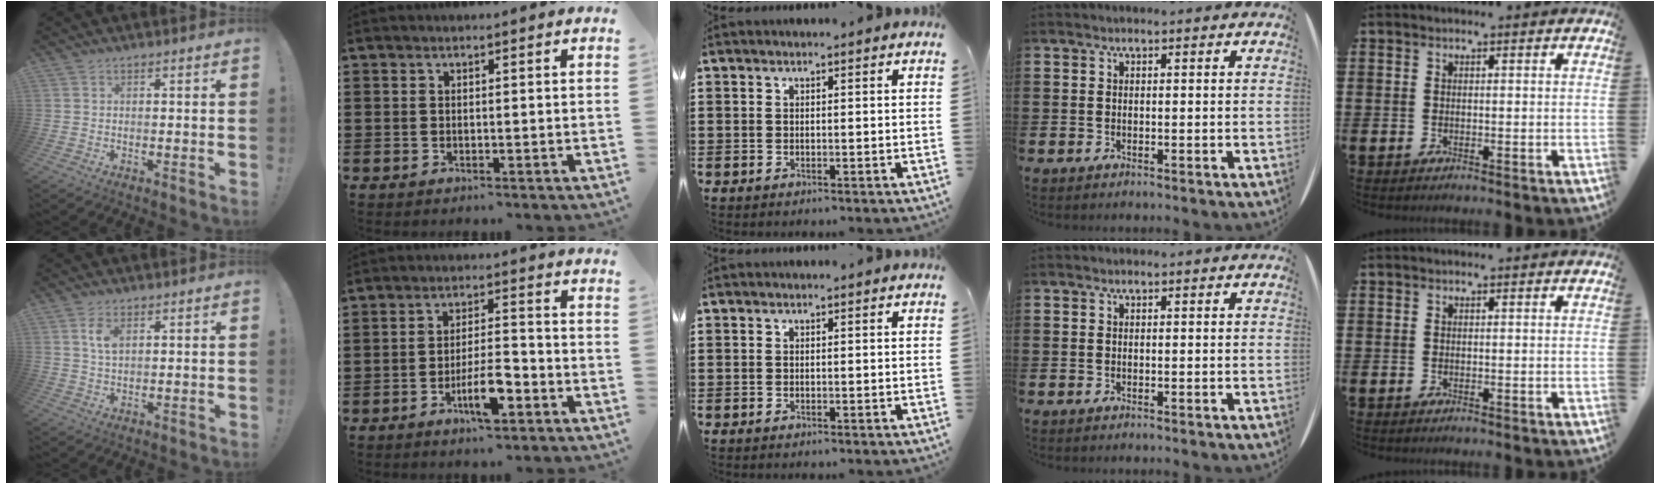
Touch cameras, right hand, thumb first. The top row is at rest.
{"thumb": {"total": 4.4, "force": [1.8, 2.1, 3.4], "torque": [-0.064, -0.002, 0.030]}, "index": {"total": 7.2, "force": [-3.3, 2.0, 6.0], "torque": [-0.116, 0.000, -0.061]}}